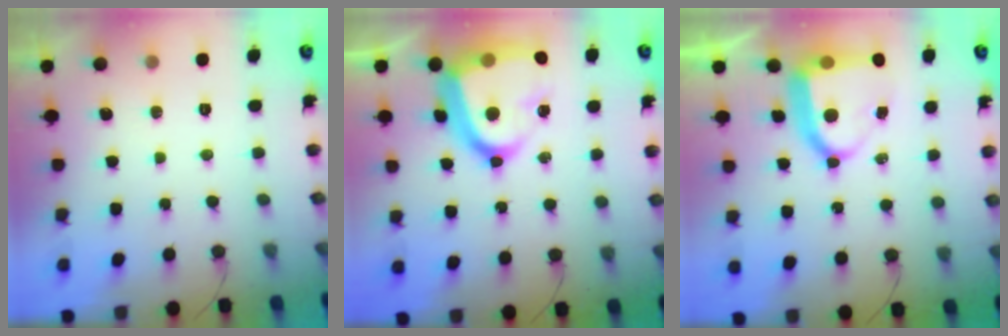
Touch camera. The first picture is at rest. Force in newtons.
{"total": 21.2, "press": 21.1, "slide": 2.0}
{"total": 11.8, "press": 11.7, "slide": 1.4}